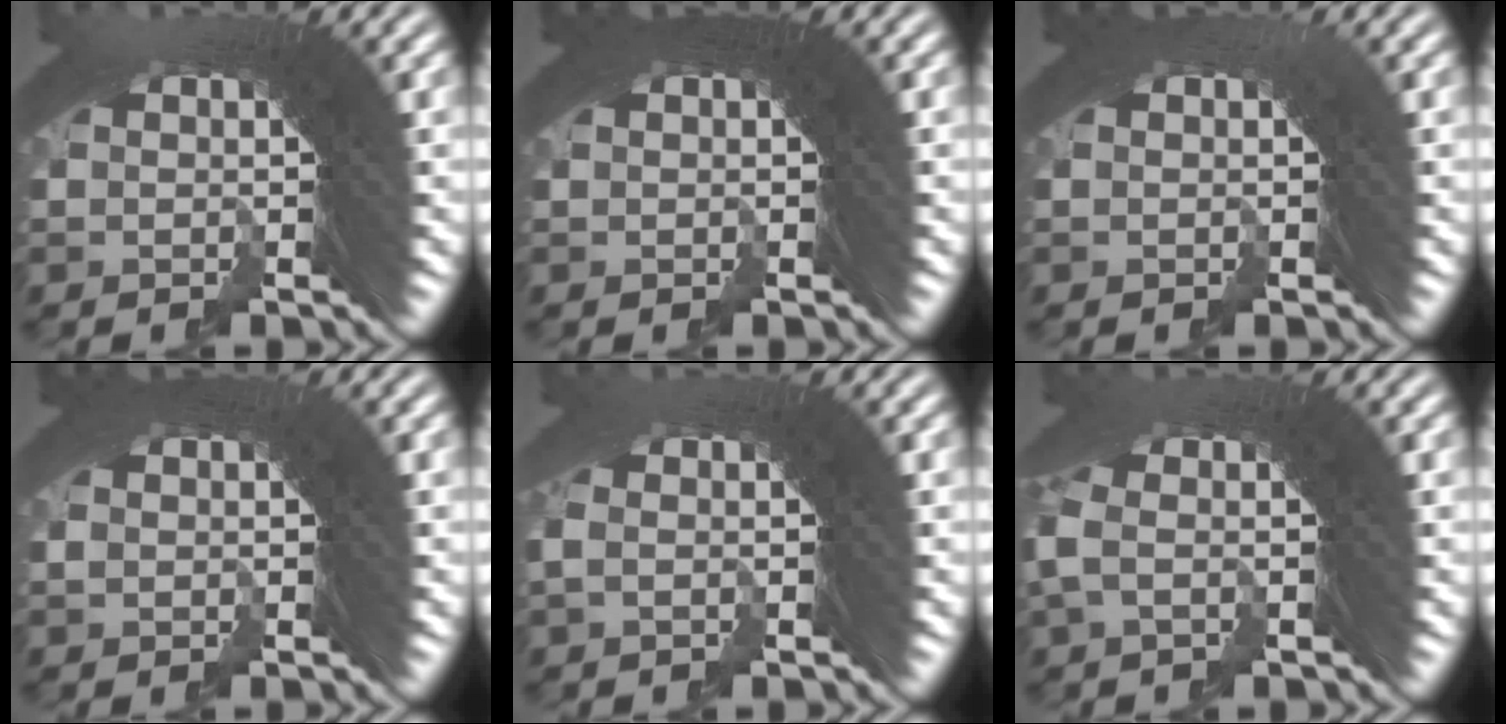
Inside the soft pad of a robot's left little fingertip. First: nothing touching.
{"total": 0.0}
{"total": 0.7, "force": [-0.5, 0.4, 0.3], "torque": [-0.011, -0.007, -0.009]}
{"total": 0.7, "force": [-0.4, -0.5, -0.3], "torque": [0.011, 0.006, -0.009]}
{"total": 1.0, "force": [-0.6, -0.8, 0.2], "torque": [0.001, 0.014, -0.014]}
{"total": 1.2, "force": [-0.4, -0.4, 1.1], "torque": [-0.016, 0.015, -0.012]}